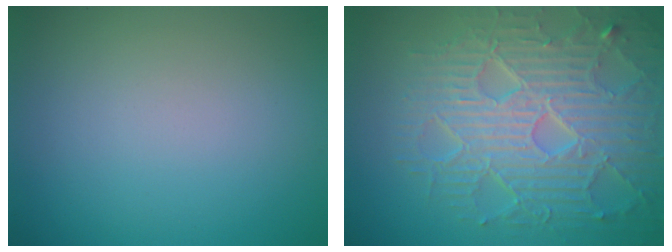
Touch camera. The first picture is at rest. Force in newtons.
{"total": 8.7, "press": 6.2, "slide": 6.1}